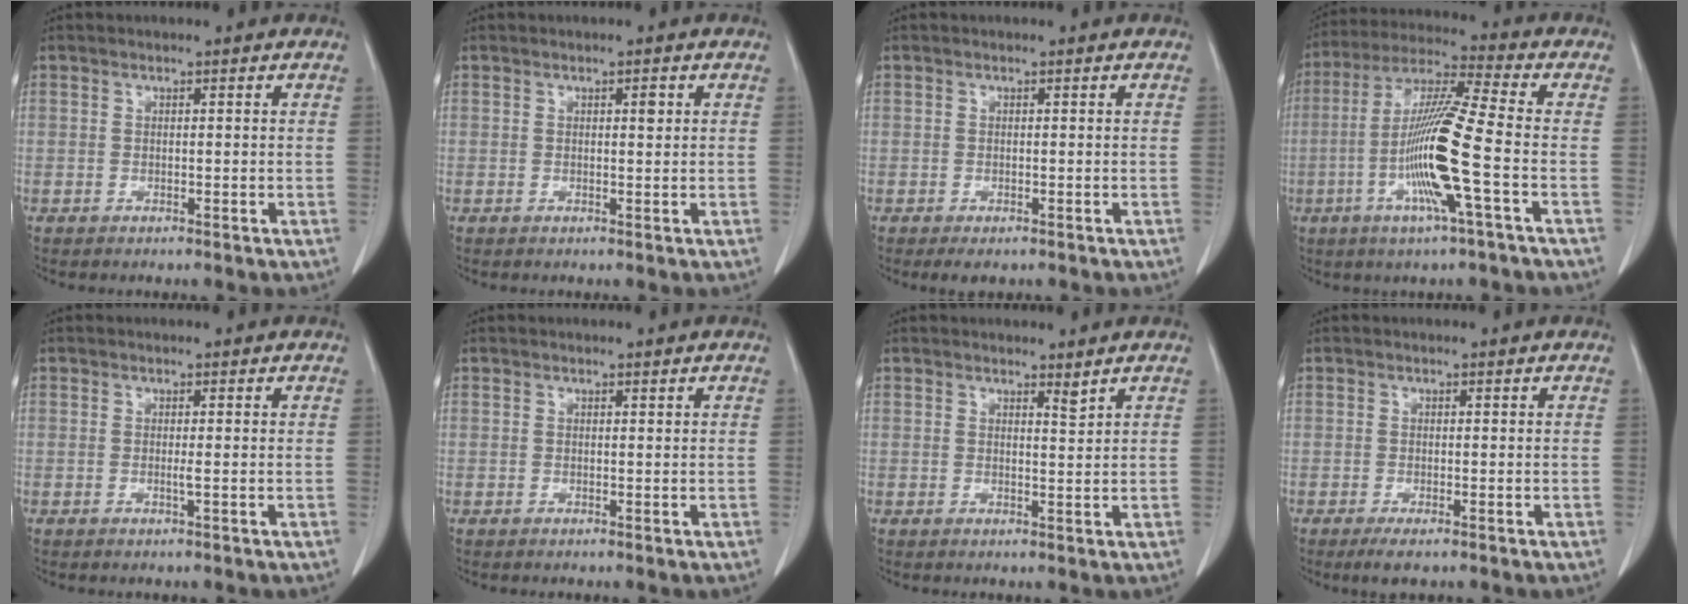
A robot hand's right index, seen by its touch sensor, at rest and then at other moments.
{"total": 1.1, "force": [0.4, 0.3, 1.0], "torque": [-0.015, 0.002, 0.005]}
{"total": 1.7, "force": [-1.0, 0.9, 1.0], "torque": [-0.010, -0.002, -0.007]}
{"total": 14.0, "force": [-3.5, -0.6, 13.5], "torque": [-0.270, -0.008, -0.075]}
{"total": 0.7, "force": [-0.1, -0.1, 0.7], "torque": [-0.011, -0.001, -0.002]}
{"total": 0.0}
{"total": 1.3, "force": [1.2, -0.1, 0.5], "torque": [-0.009, -0.011, 0.019]}
{"total": 2.2, "force": [-1.4, 0.5, 1.6], "torque": [-0.022, -0.004, -0.020]}